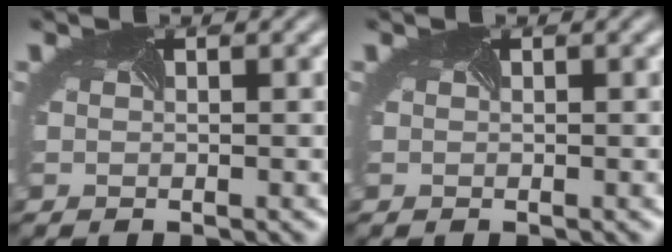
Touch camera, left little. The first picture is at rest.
{"total": 0.0}